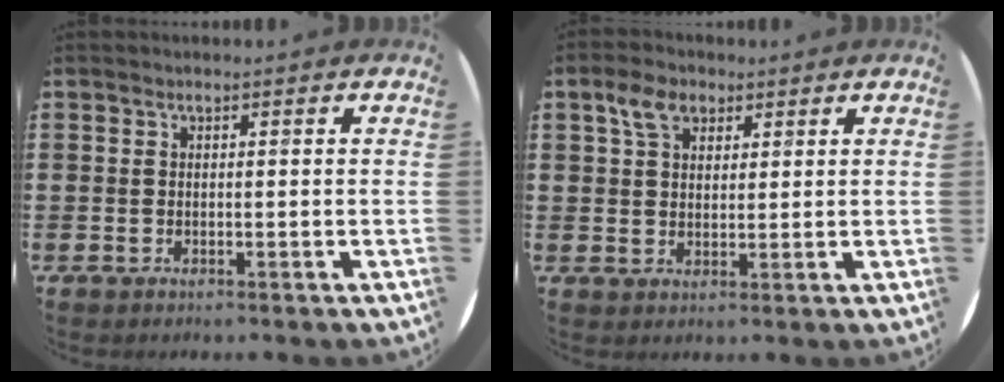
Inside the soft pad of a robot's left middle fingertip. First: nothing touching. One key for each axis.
{"total": 4.3, "fx": 2.7, "fy": 2.7, "fz": 2.0, "tx": -0.040, "ty": 0.008, "tz": 0.047}